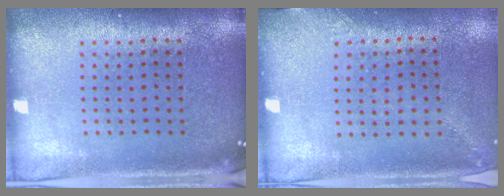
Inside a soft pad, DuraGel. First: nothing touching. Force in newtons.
{"total": 1.3, "press": 1.0, "slide": 0.8}